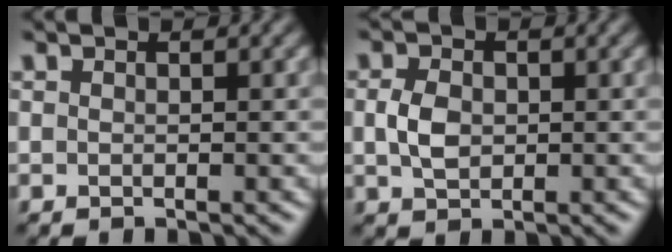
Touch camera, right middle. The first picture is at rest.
{"total": 2.6, "force": [0.1, 1.9, 1.7], "torque": [-0.039, 0.000, 0.000]}